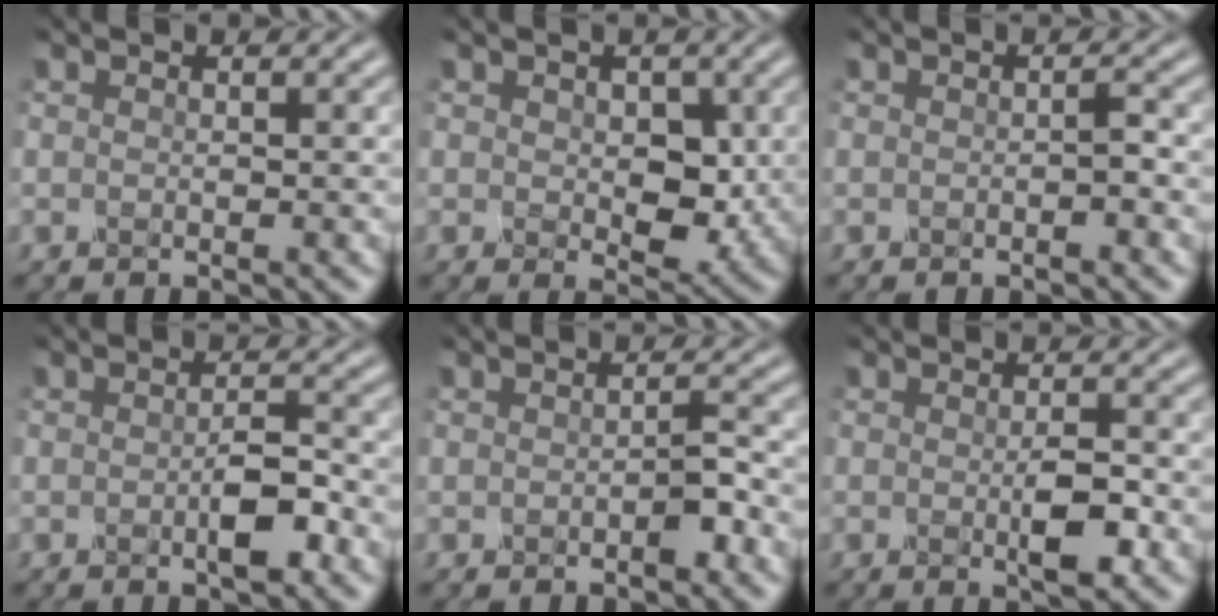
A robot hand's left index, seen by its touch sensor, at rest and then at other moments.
{"total": 3.6, "force": [0.1, 2.5, 2.6], "torque": [-0.039, -0.006, 0.003]}
{"total": 0.9, "force": [-0.5, 0.0, 0.8], "torque": [-0.012, 0.008, -0.007]}
{"total": 2.4, "force": [-1.0, 0.5, 2.2], "torque": [-0.045, 0.005, -0.018]}
{"total": 1.2, "force": [-0.7, 0.1, 1.0], "torque": [-0.020, 0.007, -0.013]}
{"total": 2.5, "force": [-0.6, 0.5, 2.4], "torque": [-0.050, -0.001, -0.009]}